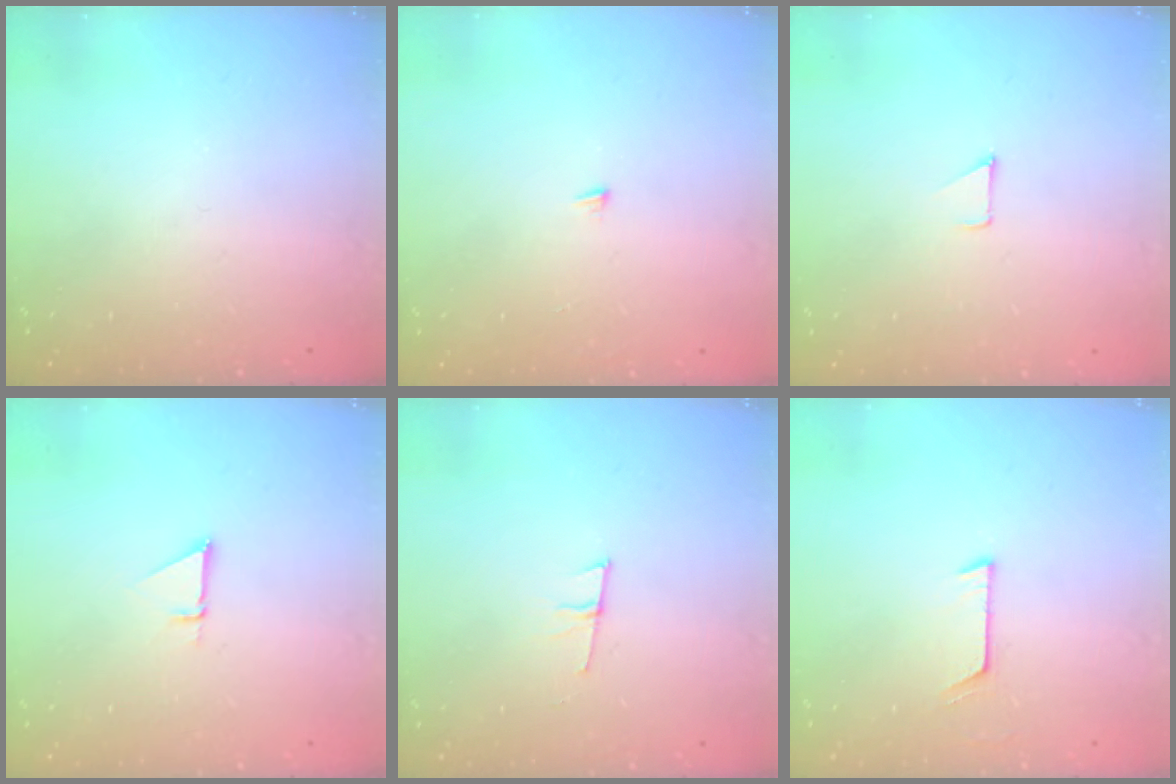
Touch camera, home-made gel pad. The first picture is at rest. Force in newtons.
{"total": 3.9, "press": 3.9, "slide": 0.3}
{"total": 2.9, "press": 2.8, "slide": 0.3}
{"total": 1.4, "press": 1.4, "slide": 0.0}
{"total": 6.3, "press": 5.6, "slide": 2.9}
{"total": 5.9, "press": 5.9, "slide": 0.5}